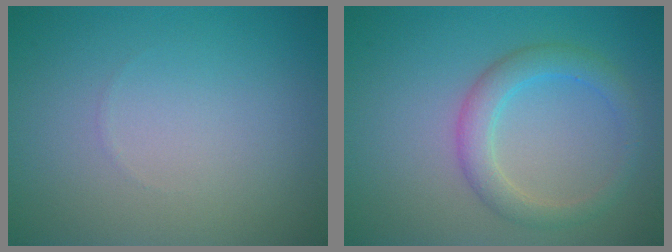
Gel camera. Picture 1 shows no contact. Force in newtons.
{"total": 3.1, "press": 3.1, "slide": 0.1}